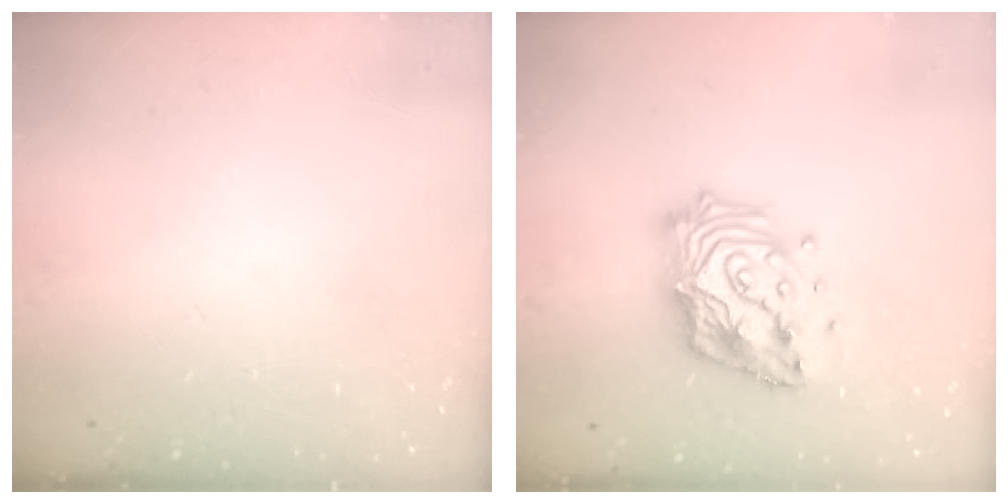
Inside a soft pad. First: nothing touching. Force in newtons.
{"total": 17.5, "press": 17.4, "slide": 1.4}